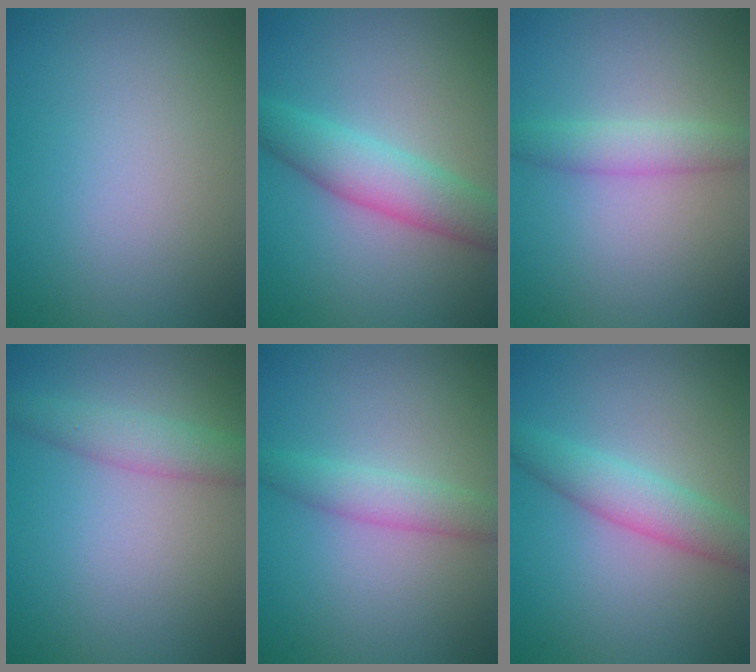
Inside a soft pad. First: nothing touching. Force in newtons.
{"total": 4.4, "press": 4.4, "slide": 0.2}
{"total": 2.3, "press": 2.3, "slide": 0.2}
{"total": 2.8, "press": 2.8, "slide": 0.1}
{"total": 2.5, "press": 2.5, "slide": 0.1}
{"total": 3.5, "press": 3.5, "slide": 0.1}